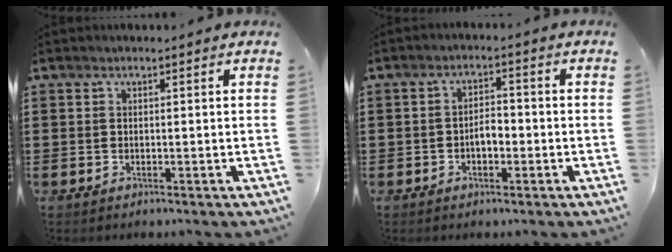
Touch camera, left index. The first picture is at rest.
{"total": 2.7, "force": [-0.7, 1.3, 2.3], "torque": [-0.045, 0.007, -0.016]}